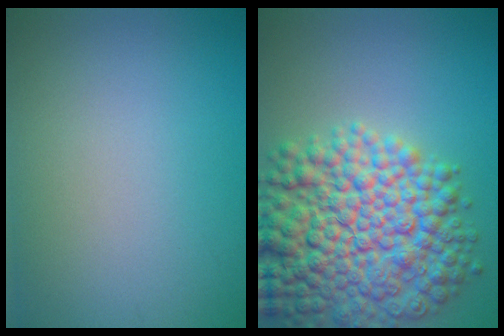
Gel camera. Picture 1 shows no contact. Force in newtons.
{"total": 11.6, "press": 11.6, "slide": 0.3}